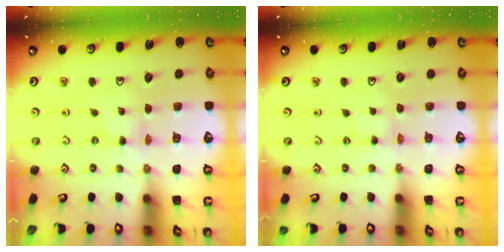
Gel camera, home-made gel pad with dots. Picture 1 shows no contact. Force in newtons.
{"total": 0.0}